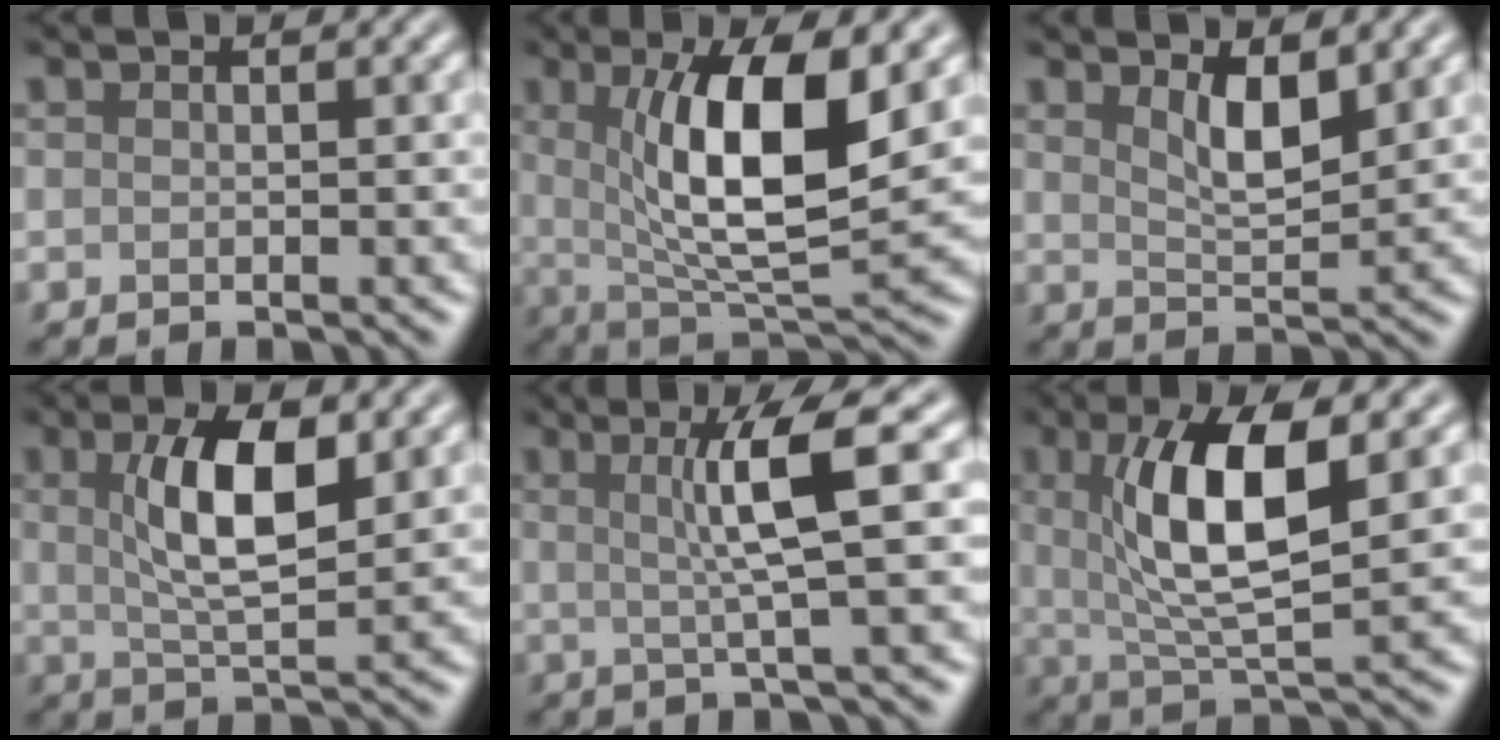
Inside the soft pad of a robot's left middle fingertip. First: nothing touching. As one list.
[{"total": 9.9, "force": [2.1, 3.1, 9.2], "torque": [-0.146, -0.013, 0.041]}, {"total": 3.4, "force": [1.8, 1.1, 2.7], "torque": [-0.050, -0.007, 0.035]}, {"total": 6.4, "force": [1.7, 2.3, 5.8], "torque": [-0.108, 0.003, 0.029]}, {"total": 5.2, "force": [1.0, 0.5, 5.1], "torque": [-0.086, 0.004, 0.018]}, {"total": 8.7, "force": [2.0, 2.6, 8.1], "torque": [-0.142, -0.006, 0.037]}]